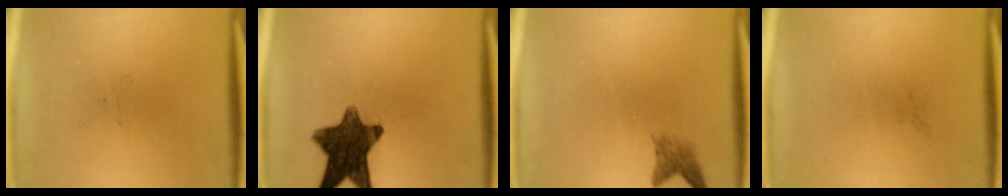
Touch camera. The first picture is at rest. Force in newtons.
{"total": 11.8}
{"total": 2.0}
{"total": 0.0}